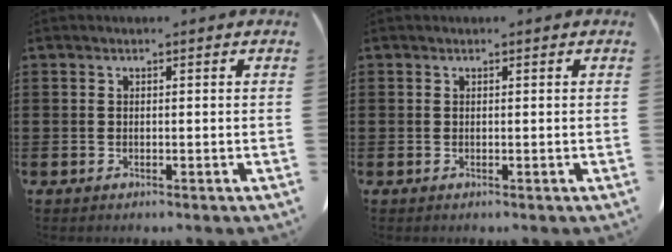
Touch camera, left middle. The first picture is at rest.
{"total": 0.0}